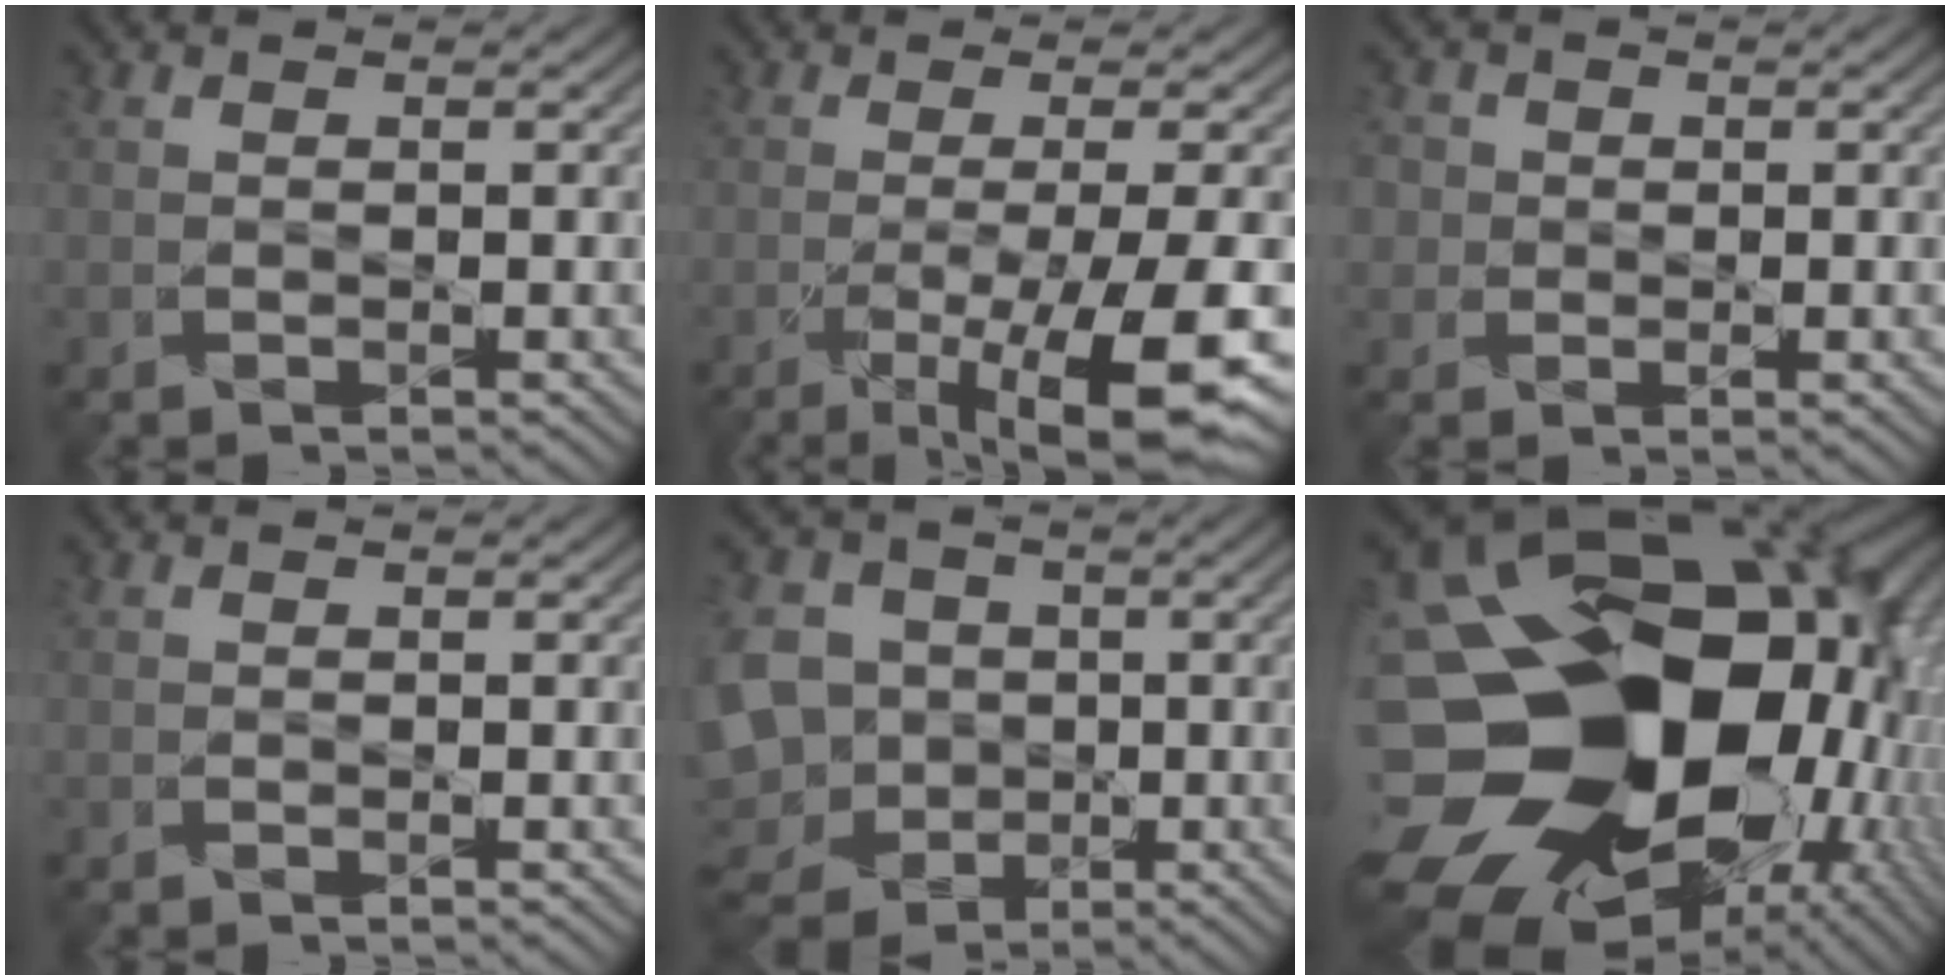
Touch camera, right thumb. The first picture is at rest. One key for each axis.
{"total": 11.1, "fx": -5.0, "fy": 1.8, "fz": 9.7, "tx": -0.161, "ty": -0.016, "tz": -0.069}
{"total": 3.3, "fx": 1.0, "fy": 2.9, "fz": 1.0, "tx": -0.027, "ty": 0.008, "tz": 0.005}
{"total": 0.0}
{"total": 12.6, "fx": -1.1, "fy": 11.0, "fz": 6.1, "tx": -0.204, "ty": -0.015, "tz": -0.034}
{"total": 23.1, "fx": -5.7, "fy": 17.2, "fz": 14.4, "tx": -0.295, "ty": -0.055, "tz": -0.094}